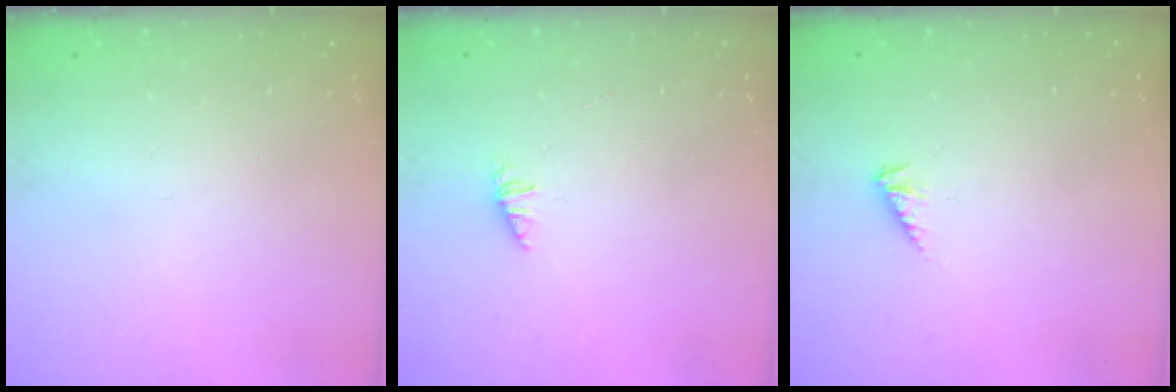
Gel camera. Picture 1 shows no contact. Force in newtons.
{"total": 1.8, "press": 1.7, "slide": 0.4}
{"total": 3.0, "press": 2.9, "slide": 0.6}